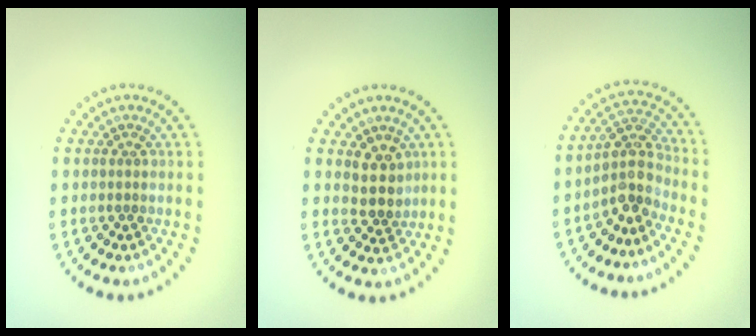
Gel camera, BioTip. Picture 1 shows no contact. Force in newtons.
{"total": 2.6, "press": 2.2, "slide": 1.4}
{"total": 3.8, "press": 2.8, "slide": 2.5}